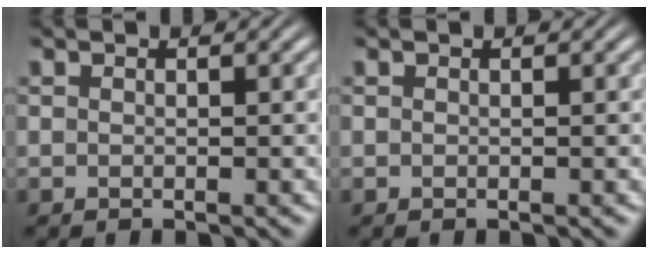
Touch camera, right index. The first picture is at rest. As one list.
[{"total": 0.0}]